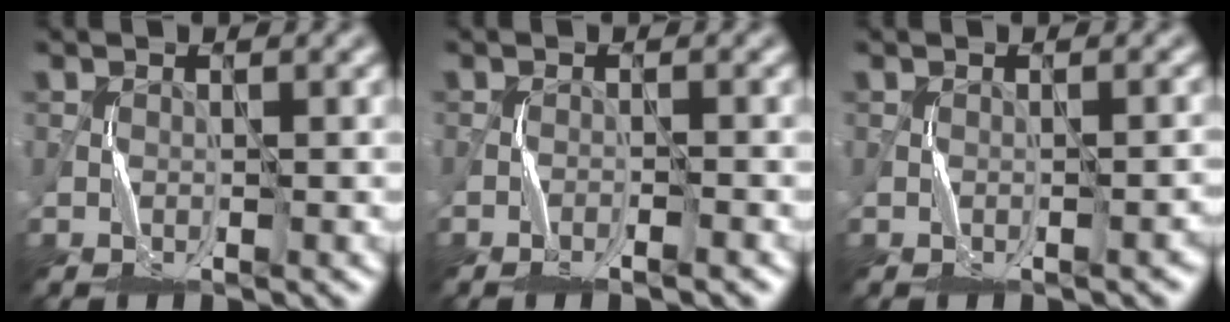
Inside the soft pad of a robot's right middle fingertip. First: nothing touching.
{"total": 1.6, "force": [-1.3, 0.0, 0.8], "torque": [-0.014, 0.000, -0.026]}
{"total": 1.0, "force": [-0.9, 0.1, 0.4], "torque": [-0.003, -0.001, -0.016]}